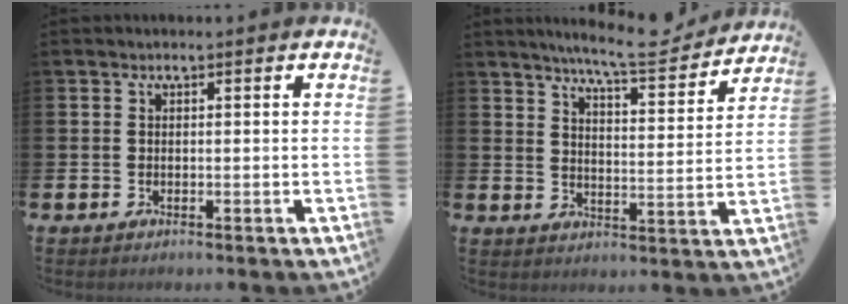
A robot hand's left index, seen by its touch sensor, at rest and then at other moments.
{"total": 7.8, "force": [7.3, 0.4, 2.6], "torque": [-0.062, -0.041, 0.126]}